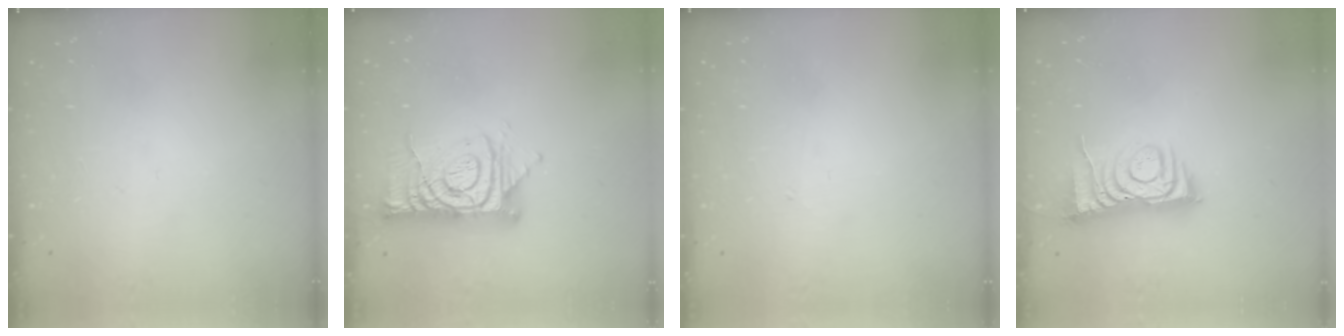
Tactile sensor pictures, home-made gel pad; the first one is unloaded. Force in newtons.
{"total": 13.4, "press": 13.4, "slide": 1.3}
{"total": 1.3, "press": 1.3, "slide": 0.2}
{"total": 7.6, "press": 7.5, "slide": 0.9}